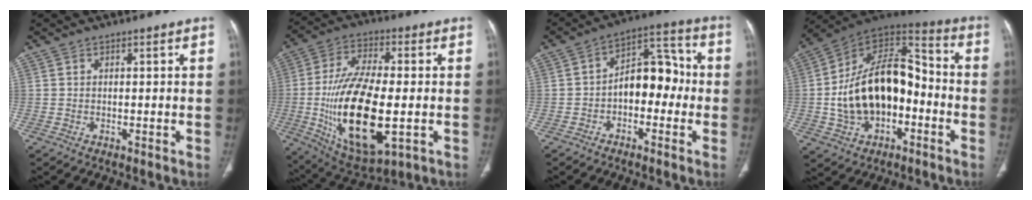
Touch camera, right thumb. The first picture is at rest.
{"total": 22.2, "force": [-3.5, 9.3, 19.9], "torque": [-0.383, -0.007, -0.043]}
{"total": 10.4, "force": [-1.7, 6.6, 7.8], "torque": [-0.081, 0.045, -0.040]}
{"total": 21.9, "force": [-3.3, 13.6, 16.8], "torque": [-0.261, 0.049, -0.055]}